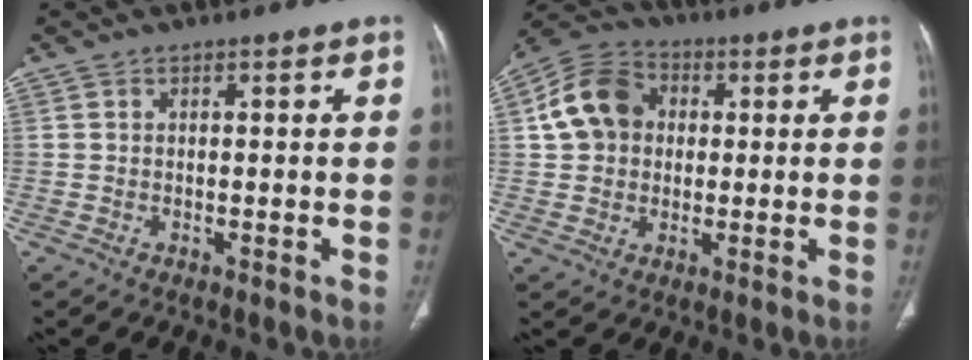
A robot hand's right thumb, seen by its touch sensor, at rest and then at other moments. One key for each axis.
{"total": 11.4, "fx": 1.7, "fy": 9.6, "fz": 5.9, "tx": -0.092, "ty": 0.018, "tz": 0.018}